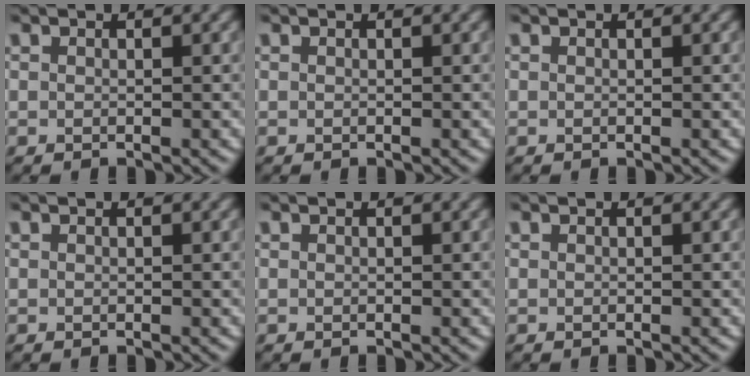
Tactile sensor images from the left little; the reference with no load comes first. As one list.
[{"total": 0.0}, {"total": 0.0}, {"total": 0.0}, {"total": 0.0}, {"total": 0.0}]